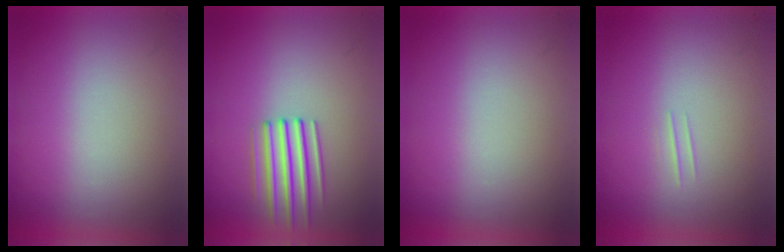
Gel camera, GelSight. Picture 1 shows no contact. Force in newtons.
{"total": 2.6}
{"total": 0.0}
{"total": 1.1}